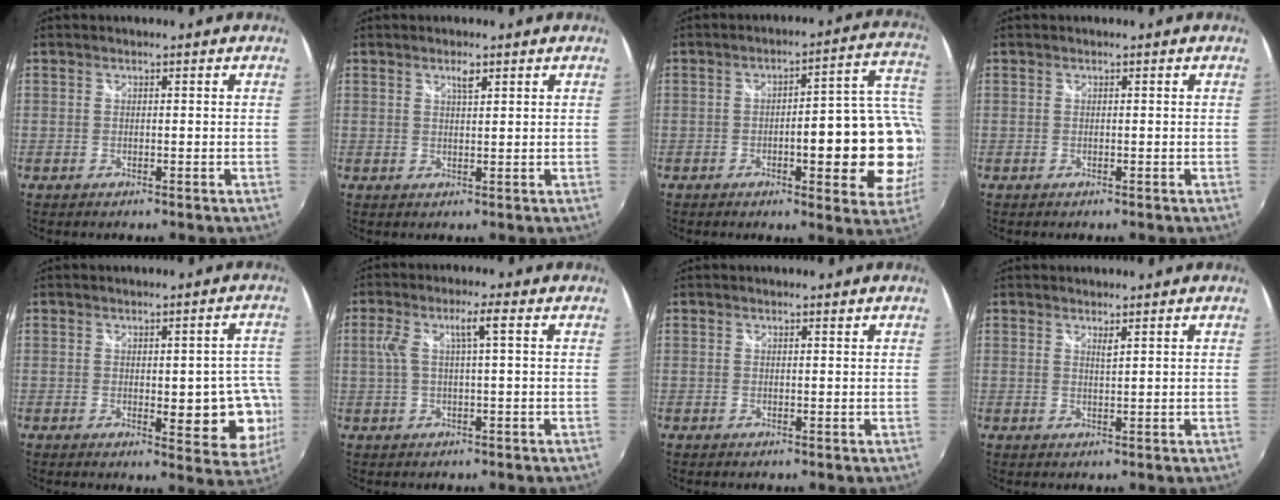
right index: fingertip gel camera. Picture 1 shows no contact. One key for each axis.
{"total": 1.9, "fx": 1.2, "fy": 0.5, "fz": 1.4, "tx": -0.022, "ty": 0.002, "tz": 0.019}
{"total": 17.3, "fx": -3.9, "fy": 4.8, "fz": 16.1, "tx": -0.201, "ty": 0.017, "tz": -0.047}
{"total": 0.0}
{"total": 10.3, "fx": -1.9, "fy": 4.0, "fz": 9.3, "tx": -0.100, "ty": -0.004, "tz": -0.015}
{"total": 5.1, "fx": 0.8, "fy": 0.3, "fz": 5.1, "tx": -0.102, "ty": 0.005, "tz": 0.023}
{"total": 0.0}
{"total": 1.1, "fx": 0.9, "fy": -0.1, "fz": 0.7, "tx": -0.013, "ty": -0.002, "tz": 0.015}